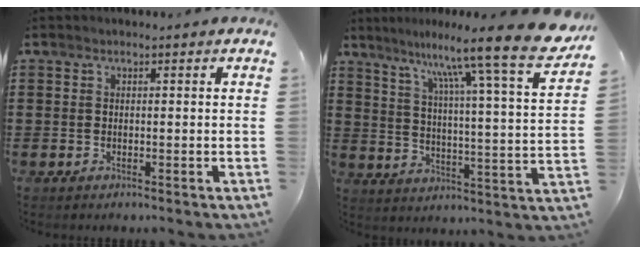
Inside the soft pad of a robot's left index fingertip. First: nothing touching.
{"total": 13.1, "force": [10.9, -0.9, 7.2], "torque": [-0.138, -0.087, 0.168]}